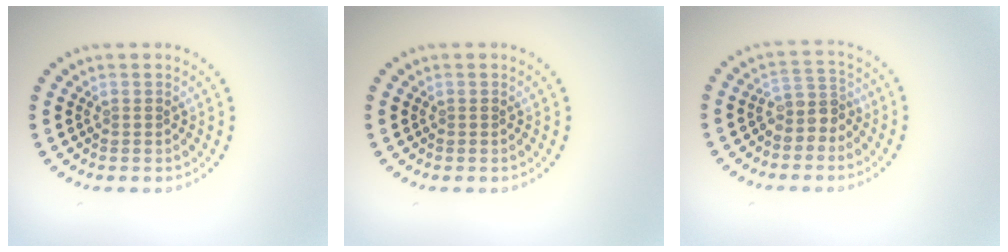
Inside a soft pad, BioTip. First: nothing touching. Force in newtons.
{"total": 0.0}
{"total": 2.5, "press": 2.0, "slide": 1.5}